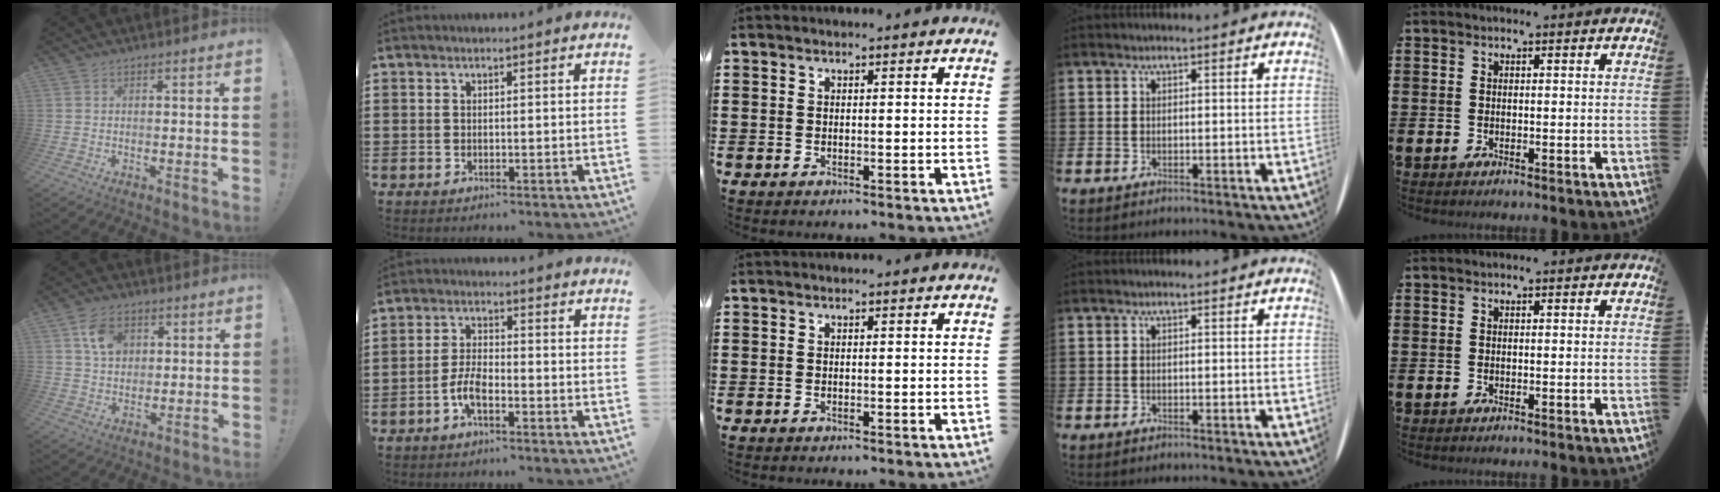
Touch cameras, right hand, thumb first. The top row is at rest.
{"thumb": {"total": 8.8, "force": [3.6, 6.7, 4.3], "torque": [-0.060, -0.005, 0.068]}, "index": {"total": 4.8, "force": [-2.4, 1.6, 3.8], "torque": [-0.100, -0.005, -0.054]}}